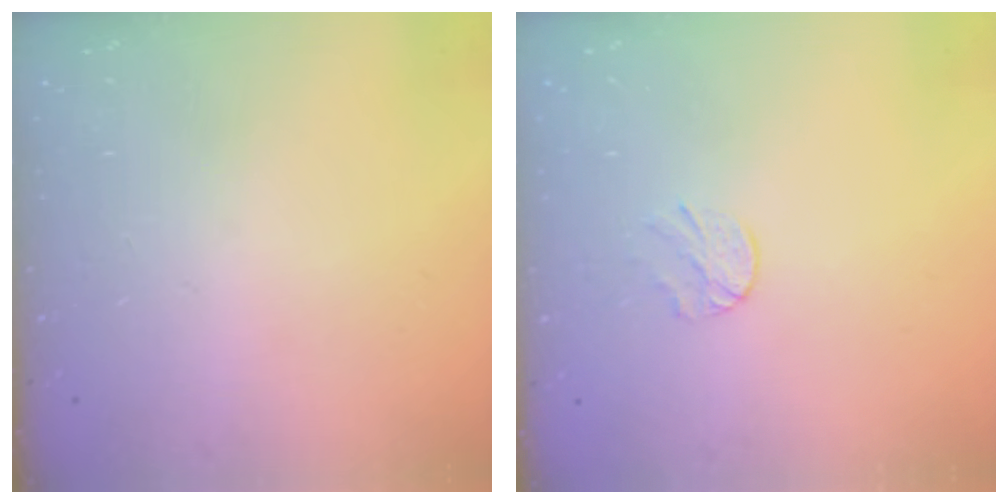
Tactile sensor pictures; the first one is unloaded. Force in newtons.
{"total": 3.1, "press": 3.0, "slide": 0.4}